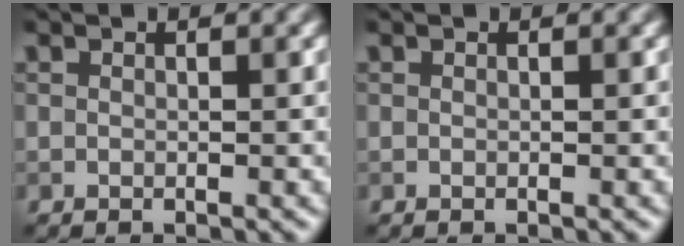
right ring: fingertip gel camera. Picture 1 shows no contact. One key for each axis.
{"total": 0.0}